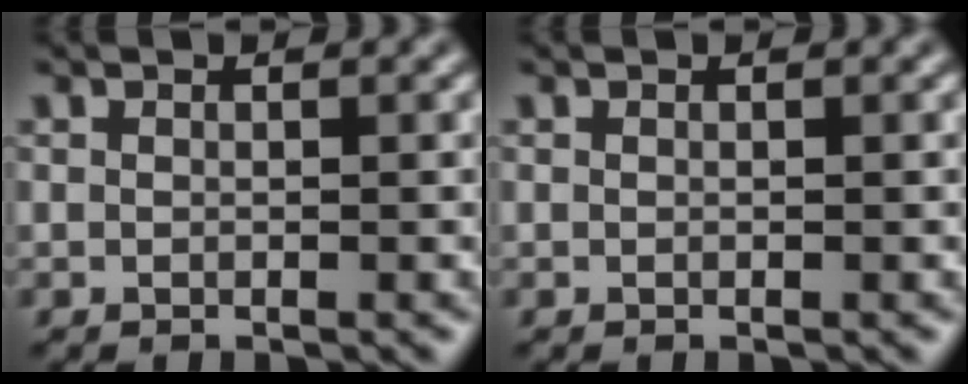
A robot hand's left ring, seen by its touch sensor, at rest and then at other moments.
{"total": 0.0}